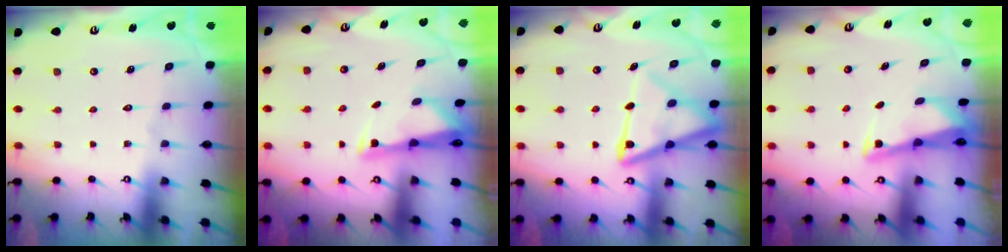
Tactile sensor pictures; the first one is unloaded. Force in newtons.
{"total": 2.8, "press": 2.7, "slide": 0.4}
{"total": 13.6, "press": 13.5, "slide": 1.4}
{"total": 2.9, "press": 2.9, "slide": 0.1}